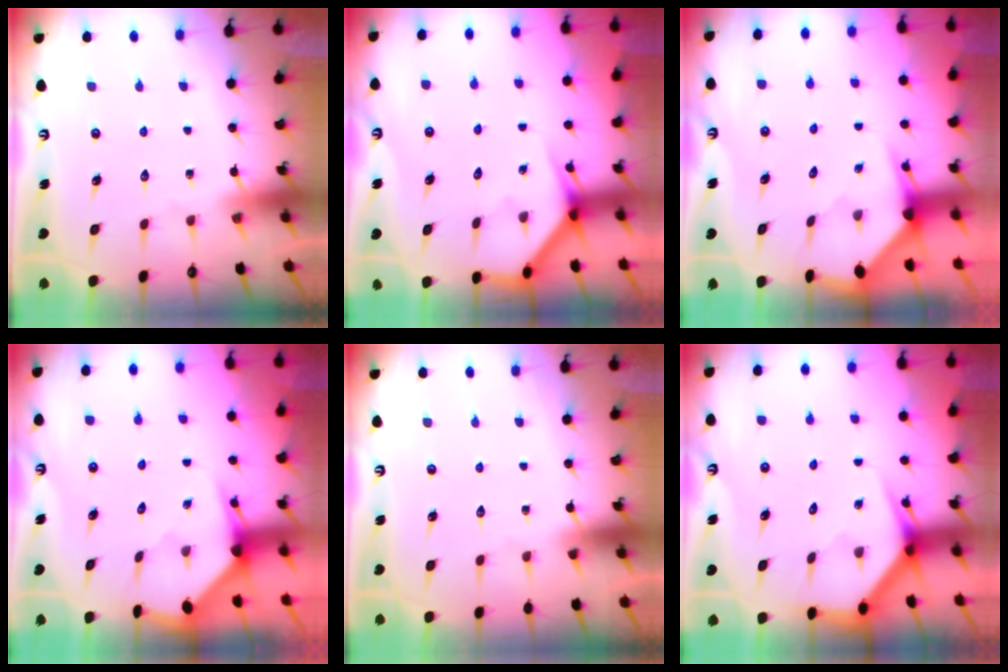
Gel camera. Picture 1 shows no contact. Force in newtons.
{"total": 3.7, "press": 3.7, "slide": 0.3}
{"total": 2.8, "press": 2.8, "slide": 0.2}
{"total": 3.3, "press": 3.3, "slide": 0.3}
{"total": 0.0}
{"total": 3.4, "press": 3.4, "slide": 0.2}